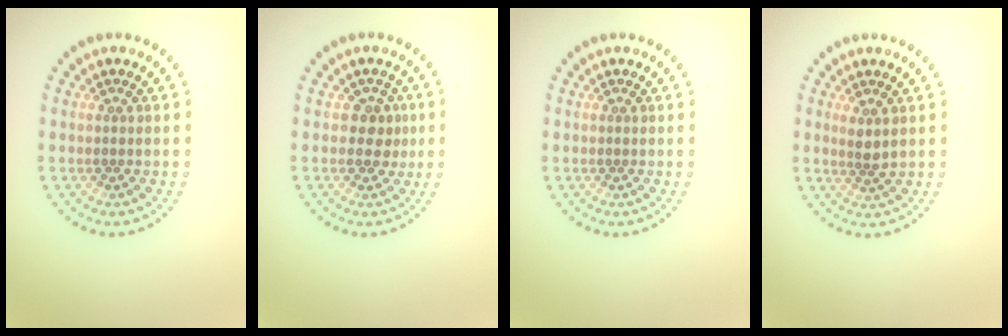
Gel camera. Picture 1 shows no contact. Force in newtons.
{"total": 1.9, "press": 1.6, "slide": 1.0}
{"total": 0.0}
{"total": 1.5, "press": 1.2, "slide": 0.9}